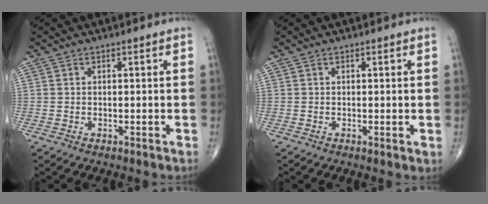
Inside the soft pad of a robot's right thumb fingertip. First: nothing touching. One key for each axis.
{"total": 0.9, "fx": 0.1, "fy": 0.3, "fz": 0.8, "tx": -0.013, "ty": -0.004, "tz": -0.001}